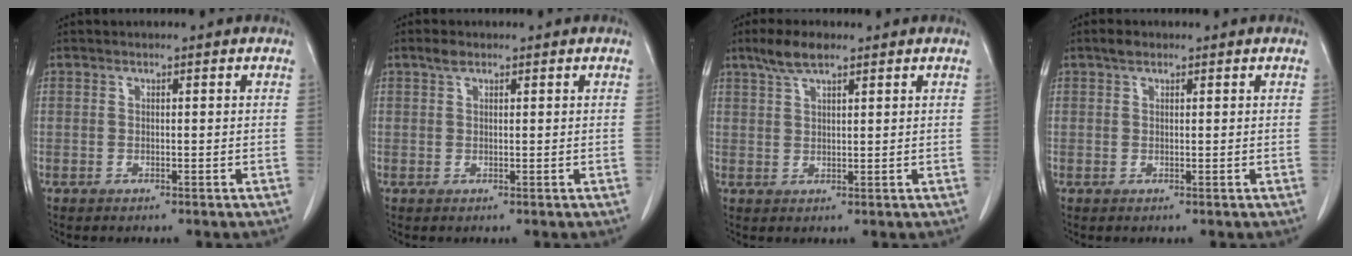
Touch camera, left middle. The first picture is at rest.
{"total": 1.4, "force": [1.0, 0.6, 0.8], "torque": [-0.019, 0.005, 0.018]}
{"total": 4.4, "force": [3.2, 1.0, 2.9], "torque": [-0.066, 0.009, 0.064]}
{"total": 1.3, "force": [1.0, 0.6, 0.7], "torque": [-0.017, 0.007, 0.016]}